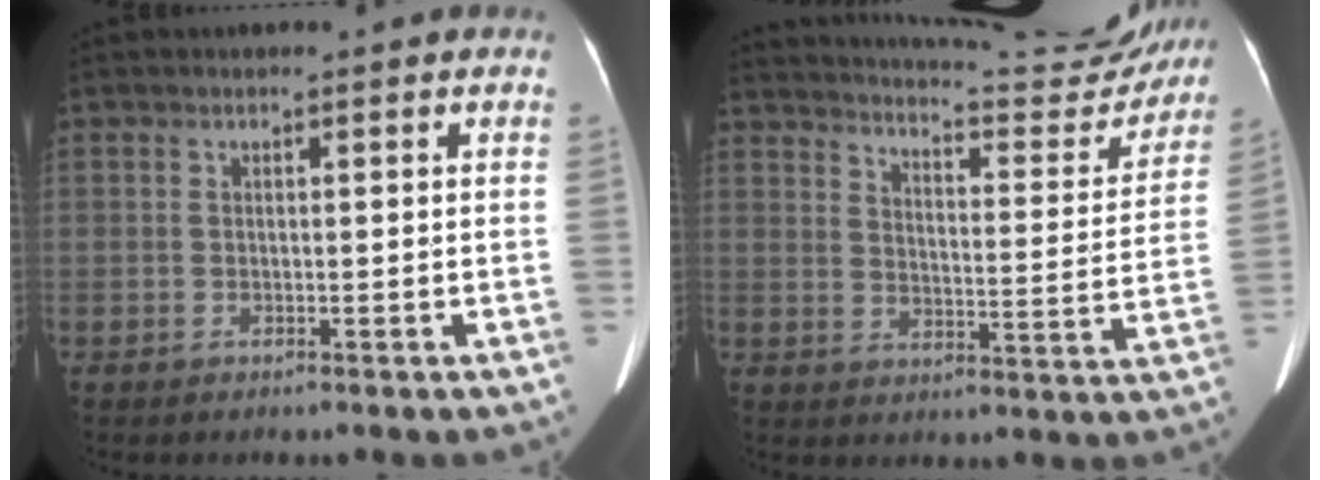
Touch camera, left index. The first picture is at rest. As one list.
[{"total": 24.3, "force": [22.9, 3.4, 7.5], "torque": [-0.111, -0.065, 0.287]}]